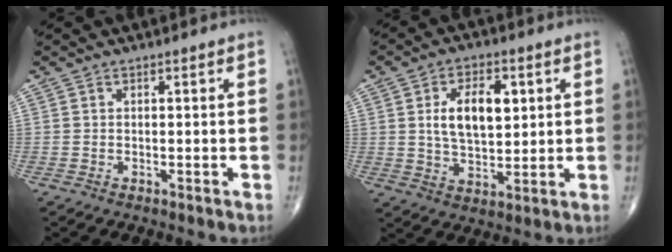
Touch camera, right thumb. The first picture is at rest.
{"total": 10.8, "force": [2.5, 6.0, 8.6], "torque": [-0.125, -0.007, 0.046]}